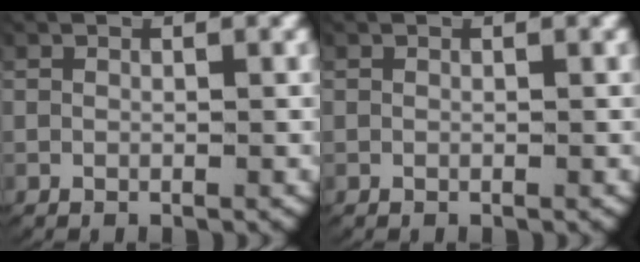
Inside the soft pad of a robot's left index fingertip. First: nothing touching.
{"total": 0.0}